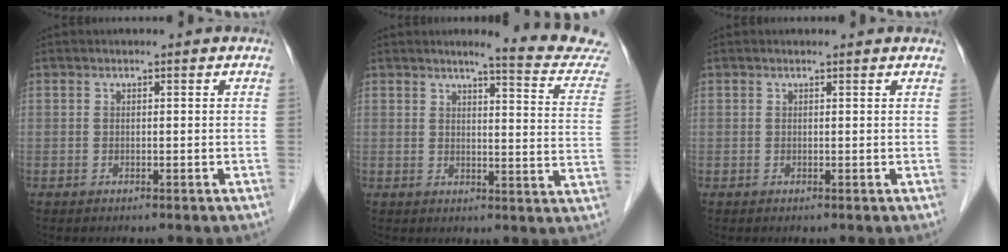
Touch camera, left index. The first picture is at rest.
{"total": 11.0, "force": [10.4, -0.9, 3.3], "torque": [-0.034, -0.065, 0.103]}
{"total": 1.9, "force": [1.9, 0.2, 0.3], "torque": [-0.013, 0.007, 0.016]}